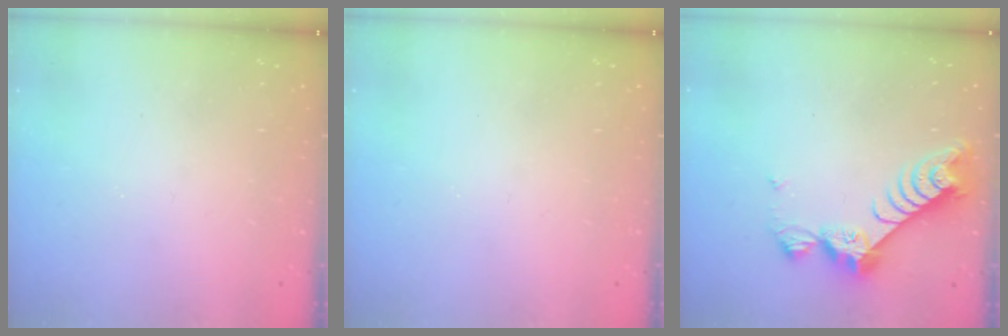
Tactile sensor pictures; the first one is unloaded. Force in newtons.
{"total": 0.0}
{"total": 9.4, "press": 9.4, "slide": 0.9}